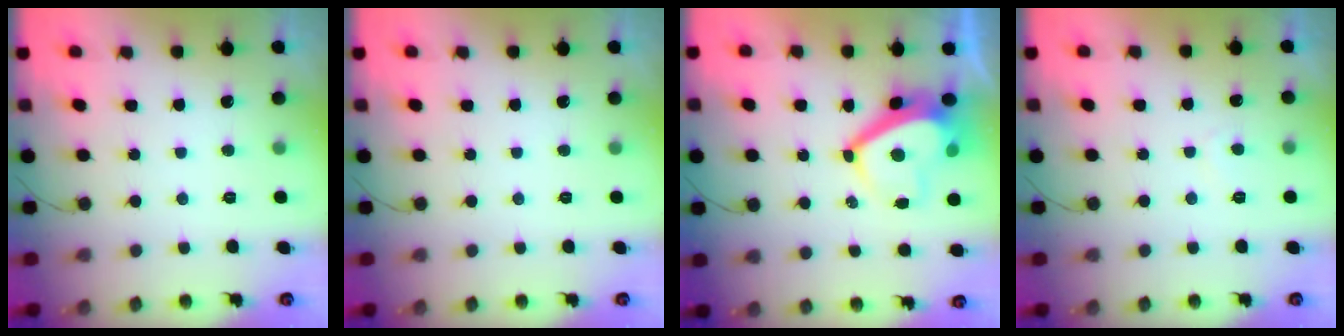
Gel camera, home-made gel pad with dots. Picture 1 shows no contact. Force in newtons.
{"total": 0.0}
{"total": 6.8, "press": 6.8, "slide": 1.1}
{"total": 2.1, "press": 2.0, "slide": 0.6}